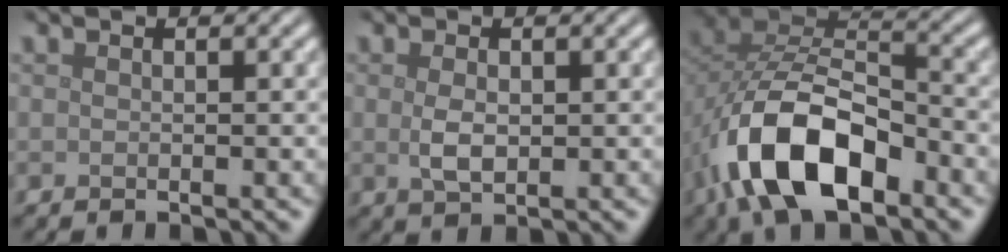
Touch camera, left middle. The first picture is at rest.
{"total": 2.1, "force": [0.1, 1.2, 1.8], "torque": [-0.042, -0.003, 0.004]}
{"total": 11.1, "force": [-5.1, 5.9, 7.9], "torque": [-0.158, 0.002, -0.094]}